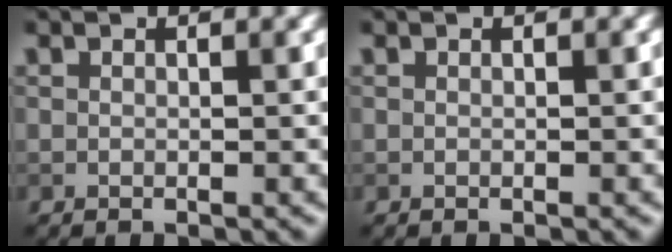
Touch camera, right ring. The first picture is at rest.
{"total": 0.0}